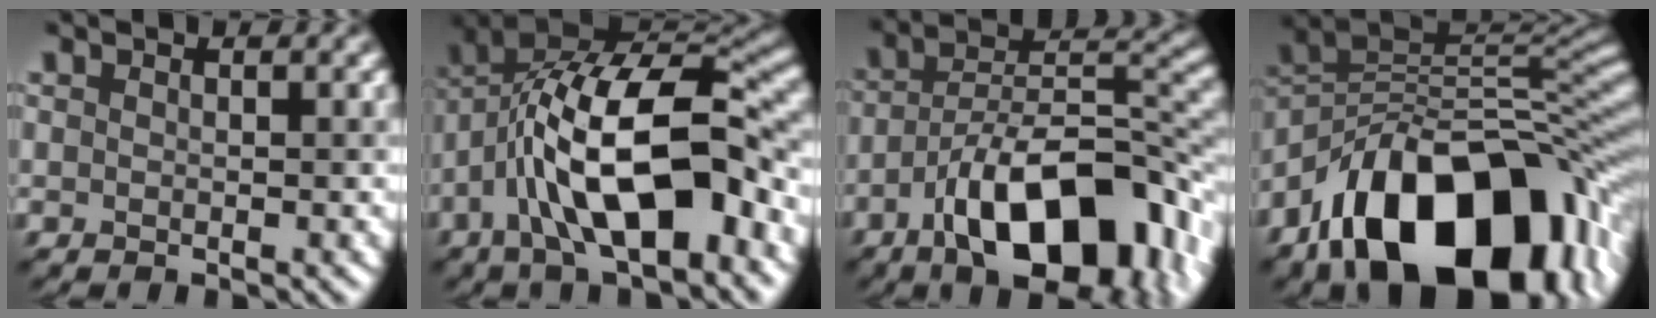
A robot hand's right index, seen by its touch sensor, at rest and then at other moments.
{"total": 13.5, "force": [-3.3, 5.6, 11.8], "torque": [-0.198, 0.012, -0.065]}
{"total": 12.7, "force": [-6.2, 5.1, 9.9], "torque": [-0.149, 0.007, -0.113]}
{"total": 17.1, "force": [-8.6, 9.4, 11.5], "torque": [-0.170, 0.005, -0.149]}